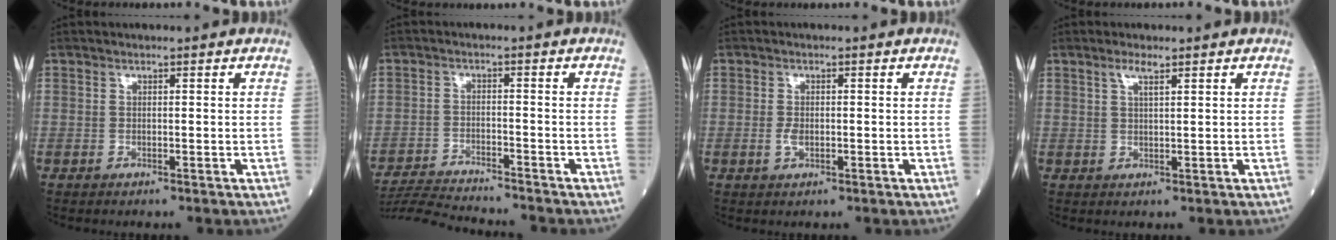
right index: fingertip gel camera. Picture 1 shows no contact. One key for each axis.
{"total": 10.7, "fx": -10.2, "fy": -0.5, "fz": 3.1, "tx": -0.051, "ty": -0.010, "tz": -0.169}
{"total": 1.8, "fx": -0.4, "fy": 0.9, "fz": 1.5, "tx": -0.035, "ty": -0.001, "tz": -0.005}
{"total": 2.2, "fx": 1.4, "fy": 0.2, "fz": 1.6, "tx": -0.037, "ty": 0.003, "tz": 0.028}